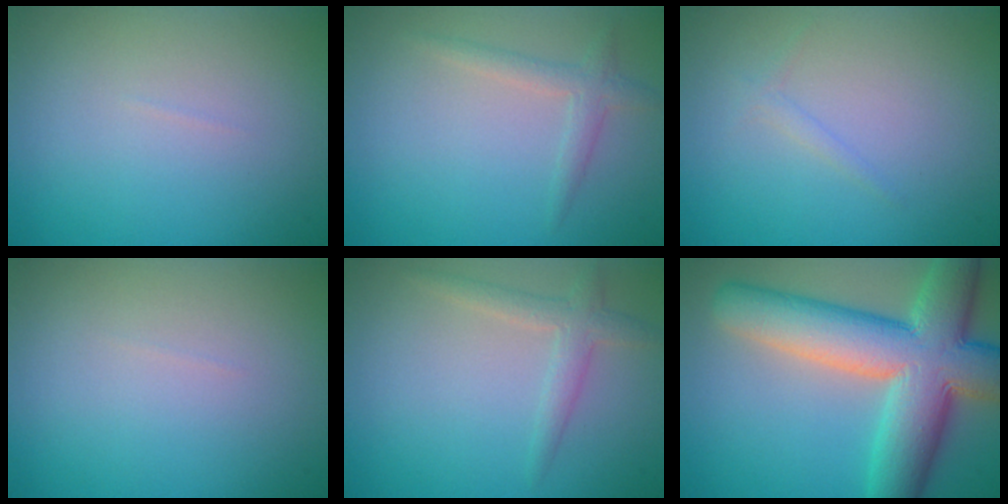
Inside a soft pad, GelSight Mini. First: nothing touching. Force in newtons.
{"total": 1.7, "press": 1.7, "slide": 0.0}
{"total": 0.8, "press": 0.8, "slide": 0.1}
{"total": 0.0}
{"total": 2.1, "press": 2.1, "slide": 0.1}
{"total": 12.2, "press": 12.2, "slide": 0.5}